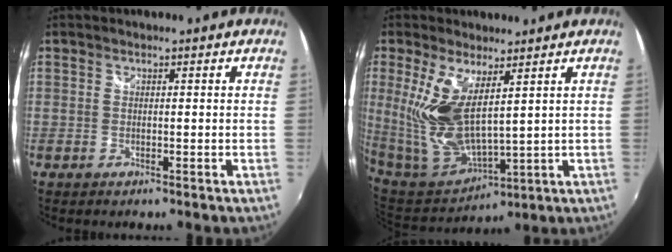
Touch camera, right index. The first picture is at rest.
{"total": 13.2, "force": [4.9, 5.7, 10.9], "torque": [-0.227, -0.012, 0.114]}